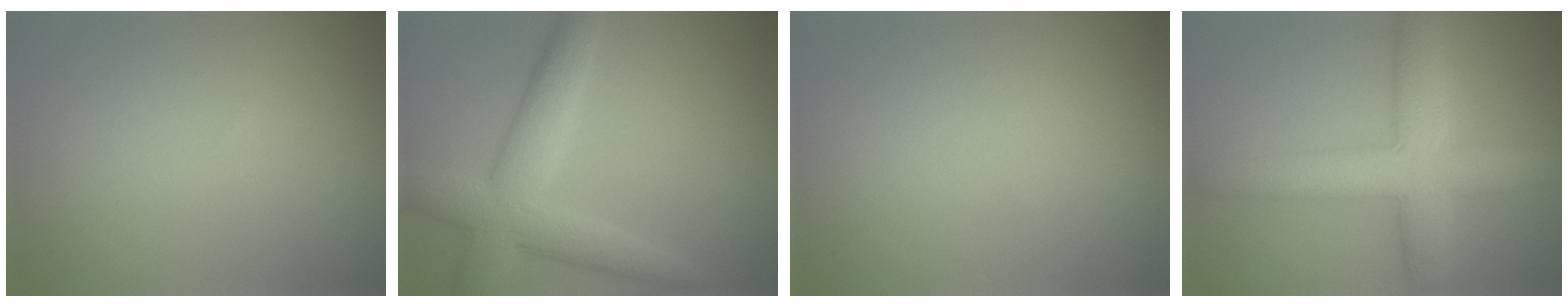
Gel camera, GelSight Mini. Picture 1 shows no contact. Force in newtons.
{"total": 6.2, "press": 6.2, "slide": 0.3}
{"total": 0.0}
{"total": 6.9, "press": 6.9, "slide": 0.2}